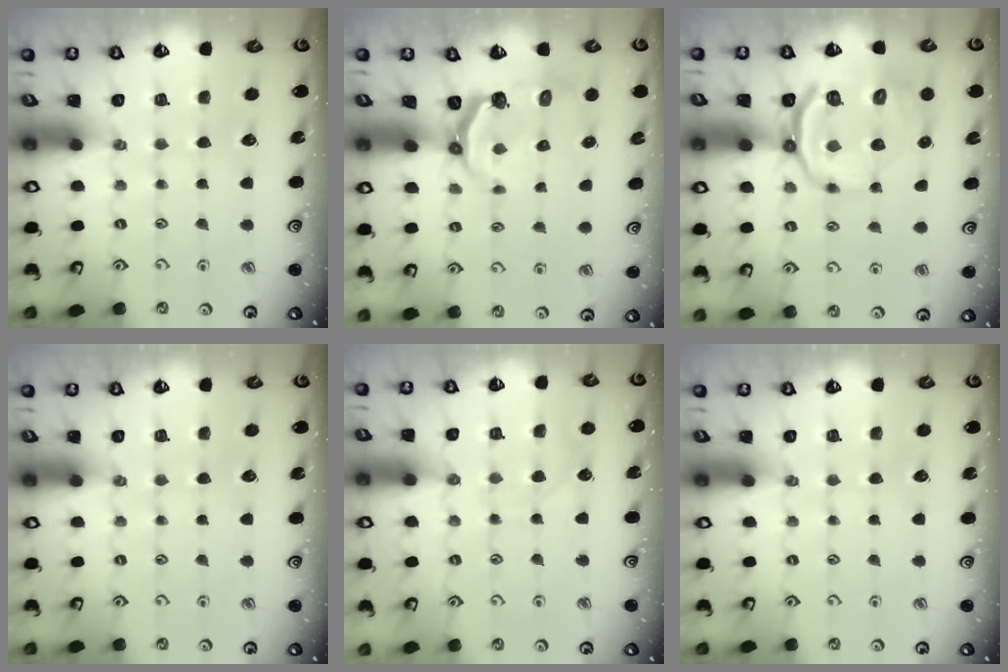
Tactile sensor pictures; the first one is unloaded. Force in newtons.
{"total": 4.1, "press": 3.0, "slide": 2.9}
{"total": 11.9, "press": 11.6, "slide": 2.6}
{"total": 0.0}
{"total": 6.6, "press": 6.6, "slide": 0.4}
{"total": 0.0}